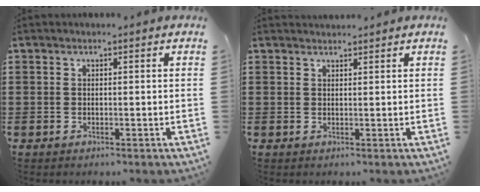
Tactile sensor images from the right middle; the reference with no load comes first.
{"total": 1.2, "force": [1.1, 0.1, -0.1], "torque": [-0.001, 0.001, 0.022]}